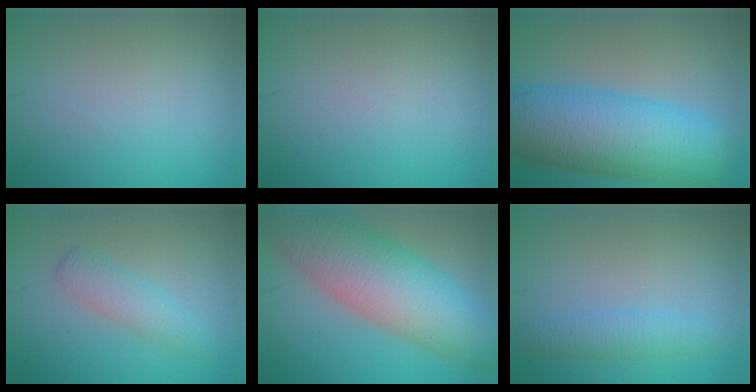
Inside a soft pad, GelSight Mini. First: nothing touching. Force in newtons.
{"total": 0.0}
{"total": 11.9, "press": 11.8, "slide": 0.4}
{"total": 2.6, "press": 2.6, "slide": 0.1}
{"total": 11.3, "press": 11.3, "slide": 0.5}
{"total": 2.2, "press": 2.2, "slide": 0.2}